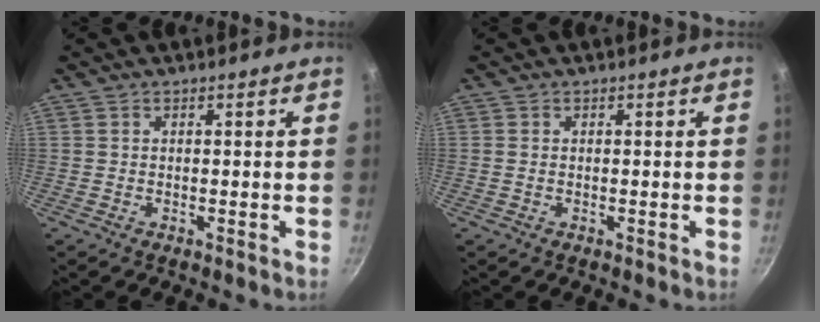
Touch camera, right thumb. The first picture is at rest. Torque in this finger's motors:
{"motor_torque": [-0.20, -0.21, -0.25, 0.31, -0.03]}